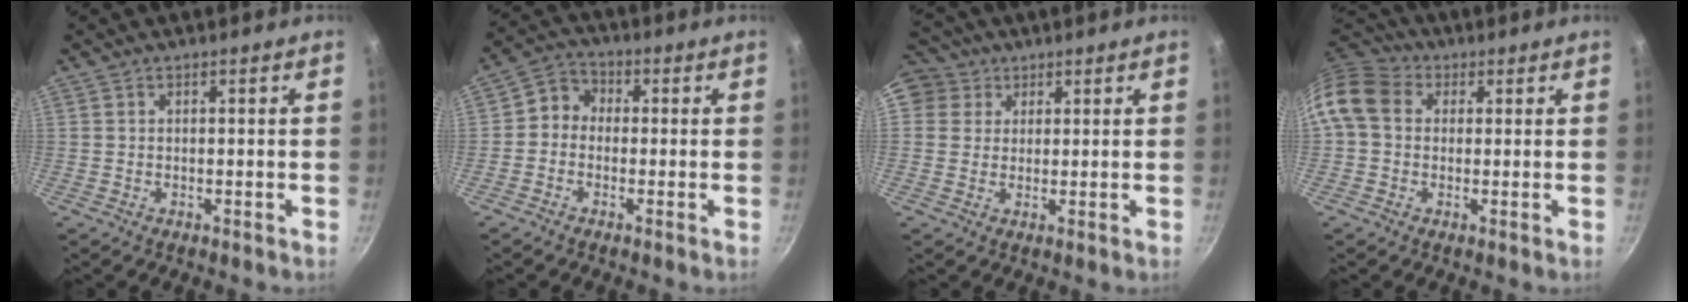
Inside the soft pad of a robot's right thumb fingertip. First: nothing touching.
{"total": 4.7, "force": [-0.8, 4.1, 2.2], "torque": [-0.017, 0.021, -0.033]}
{"total": 9.1, "force": [3.7, 7.9, 2.9], "torque": [-0.040, 0.012, 0.057]}
{"total": 11.2, "force": [1.7, 9.0, 6.4], "torque": [-0.113, 0.025, 0.013]}